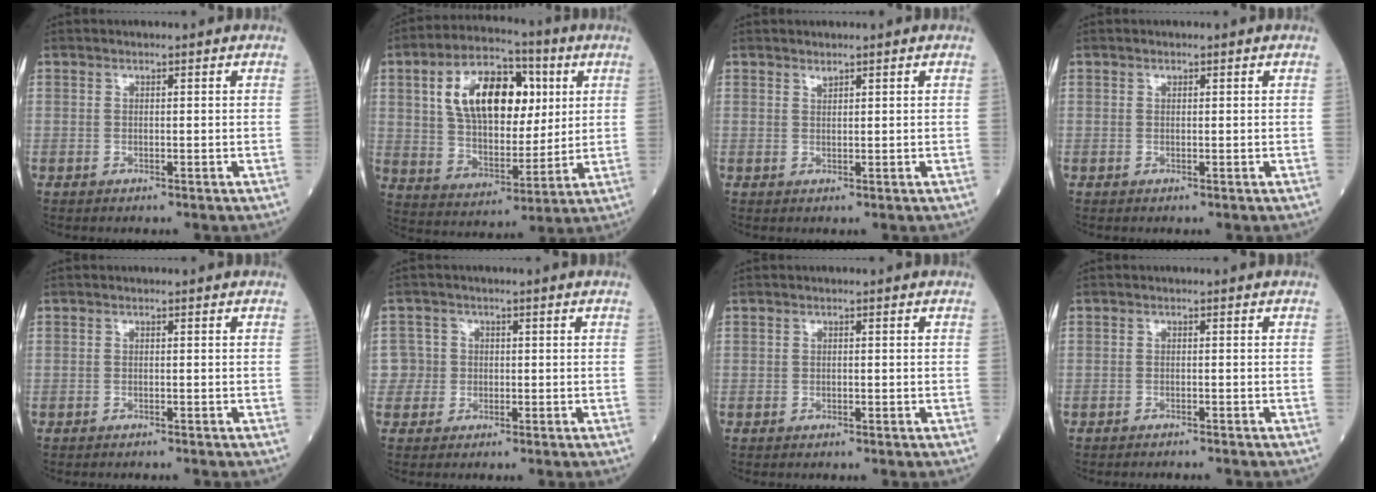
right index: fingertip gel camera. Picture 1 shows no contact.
{"total": 18.1, "force": [5.2, 9.7, 14.4], "torque": [-0.278, 0.032, 0.091]}
{"total": 1.1, "force": [0.9, 0.5, 0.4], "torque": [-0.010, 0.002, 0.018]}
{"total": 0.7, "force": [0.3, 0.5, 0.3], "torque": [-0.014, 0.007, 0.006]}
{"total": 1.5, "force": [-1.1, 0.6, 0.7], "torque": [-0.020, -0.004, -0.013]}
{"total": 4.0, "force": [-0.4, 4.0, 0.0], "torque": [0.005, 0.019, -0.006]}
{"total": 0.5, "force": [-0.1, 0.4, 0.3], "torque": [-0.018, 0.007, -0.001]}
{"total": 3.3, "force": [-3.0, 0.8, 1.1], "torque": [-0.020, -0.005, -0.040]}